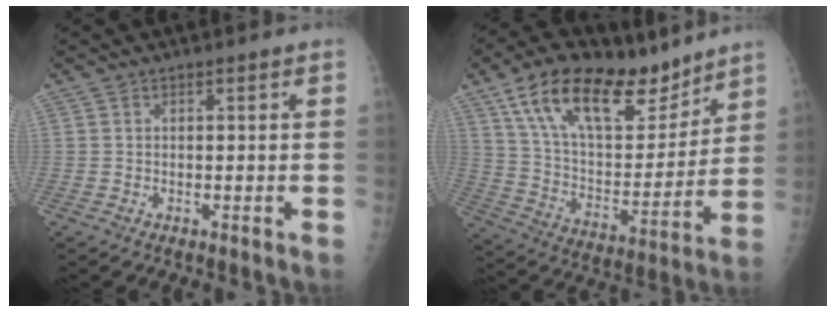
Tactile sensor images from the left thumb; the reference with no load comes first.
{"total": 23.2, "force": [15.2, 10.7, 13.9], "torque": [-0.198, -0.051, 0.266]}